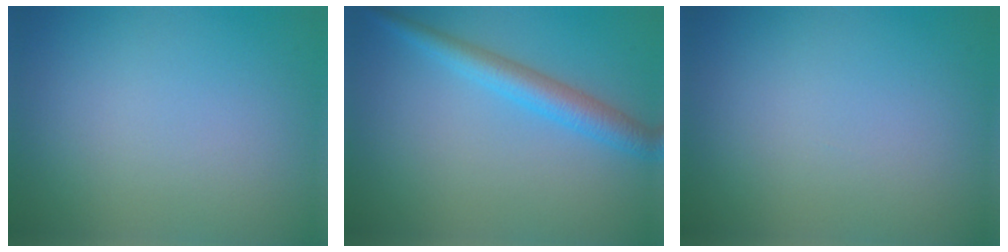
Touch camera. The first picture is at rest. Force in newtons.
{"total": 3.3, "press": 3.3, "slide": 0.1}
{"total": 0.0}